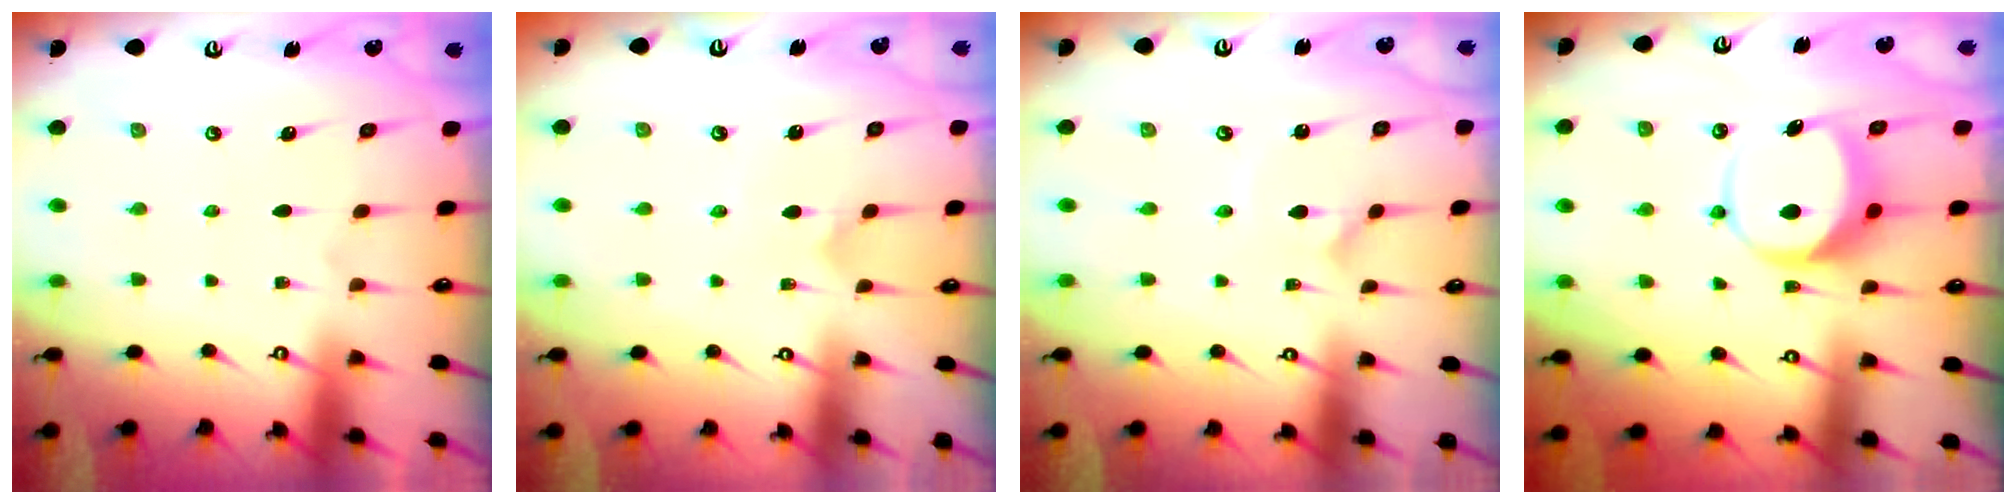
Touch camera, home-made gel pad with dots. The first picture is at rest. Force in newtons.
{"total": 2.5, "press": 2.5, "slide": 0.3}
{"total": 1.8, "press": 1.8, "slide": 0.2}
{"total": 7.6, "press": 7.5, "slide": 1.3}